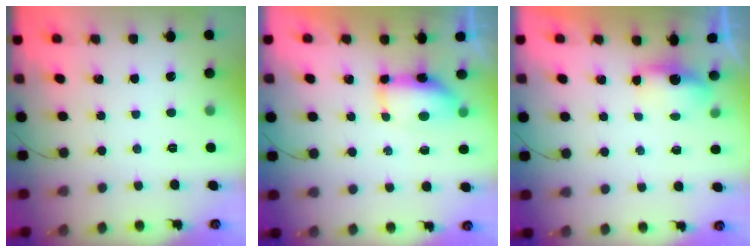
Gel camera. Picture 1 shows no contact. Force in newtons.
{"total": 13.9, "press": 9.1, "slide": 10.5}
{"total": 3.8, "press": 3.7, "slide": 0.8}